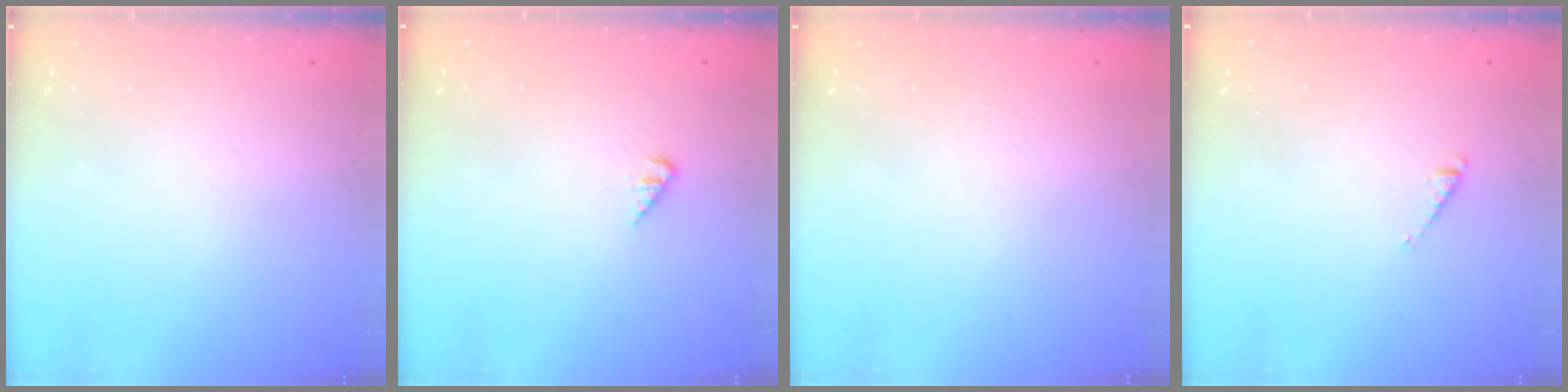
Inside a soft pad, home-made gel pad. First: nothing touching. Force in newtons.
{"total": 1.6, "press": 1.6, "slide": 0.3}
{"total": 0.0}
{"total": 2.7, "press": 2.7, "slide": 0.4}